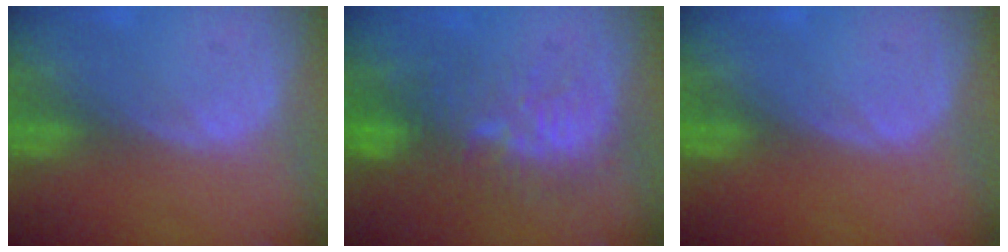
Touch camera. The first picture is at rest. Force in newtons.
{"total": 9.7, "press": 9.1, "slide": 3.4}
{"total": 0.0}